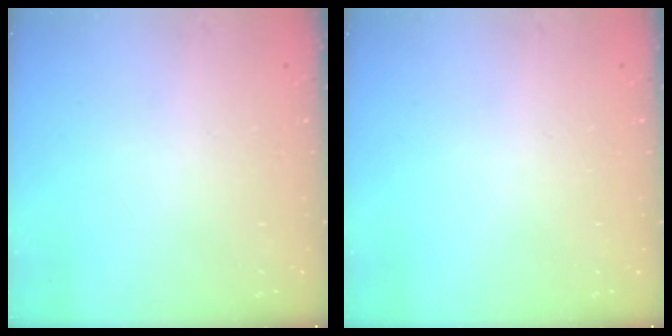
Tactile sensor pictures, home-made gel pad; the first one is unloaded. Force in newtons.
{"total": 0.0}